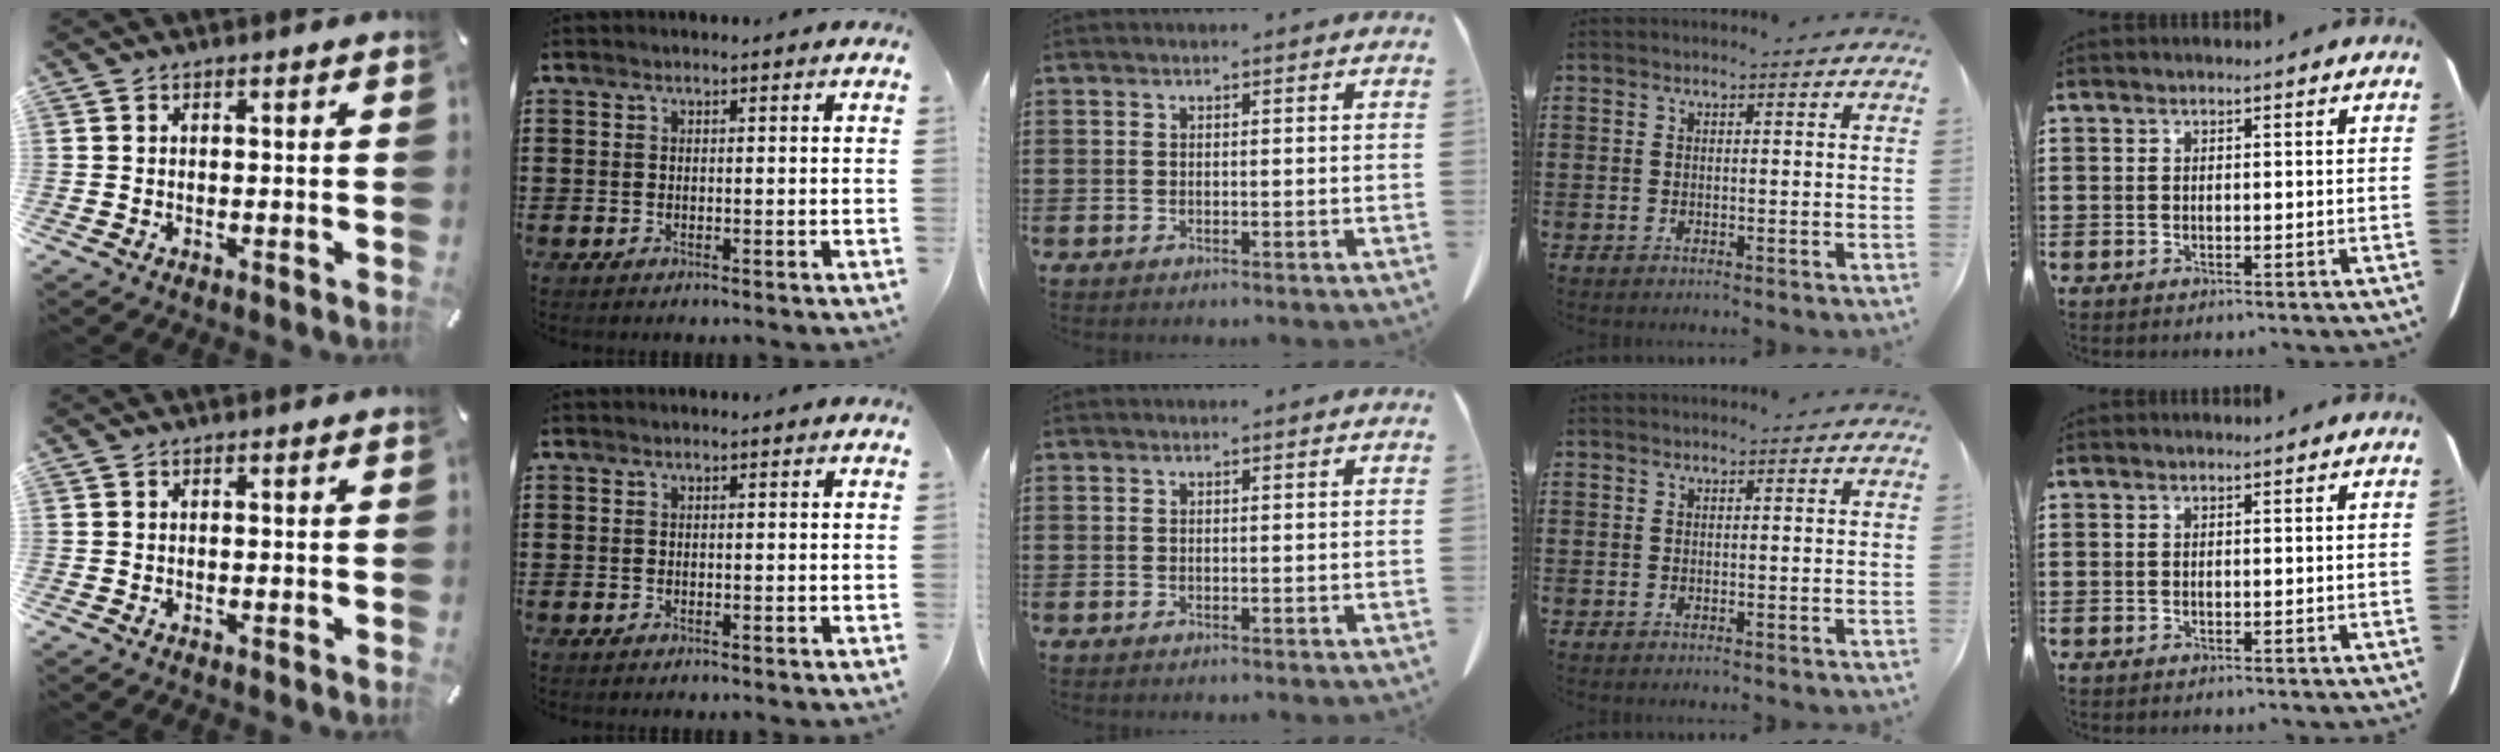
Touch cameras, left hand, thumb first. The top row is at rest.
{}